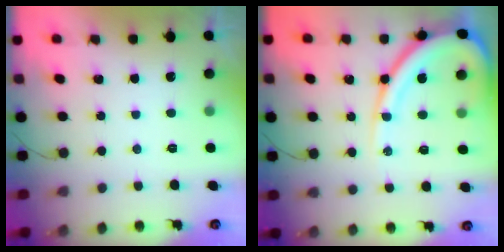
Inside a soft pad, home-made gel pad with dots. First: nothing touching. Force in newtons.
{"total": 15.2, "press": 15.1, "slide": 1.8}